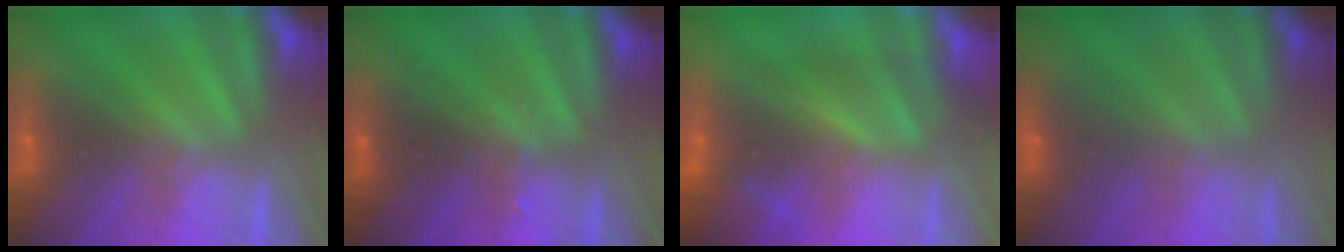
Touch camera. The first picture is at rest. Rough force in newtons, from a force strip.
{"total": 3.0}
{"total": 3.8}
{"total": 2.4}